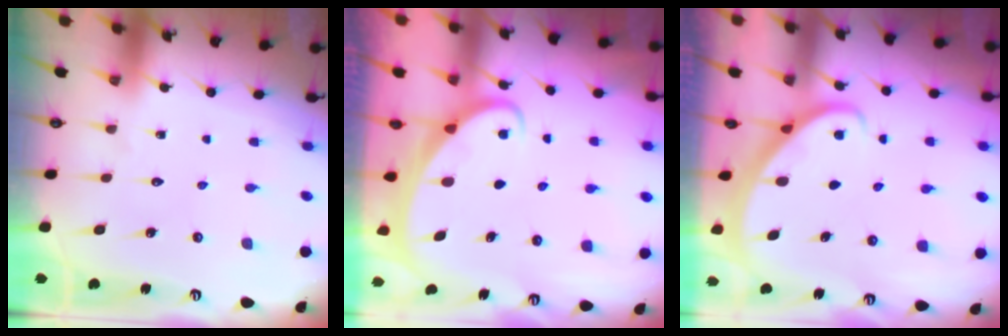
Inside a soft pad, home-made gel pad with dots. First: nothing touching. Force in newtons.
{"total": 2.0, "press": 2.0, "slide": 0.0}
{"total": 2.1, "press": 2.1, "slide": 0.2}